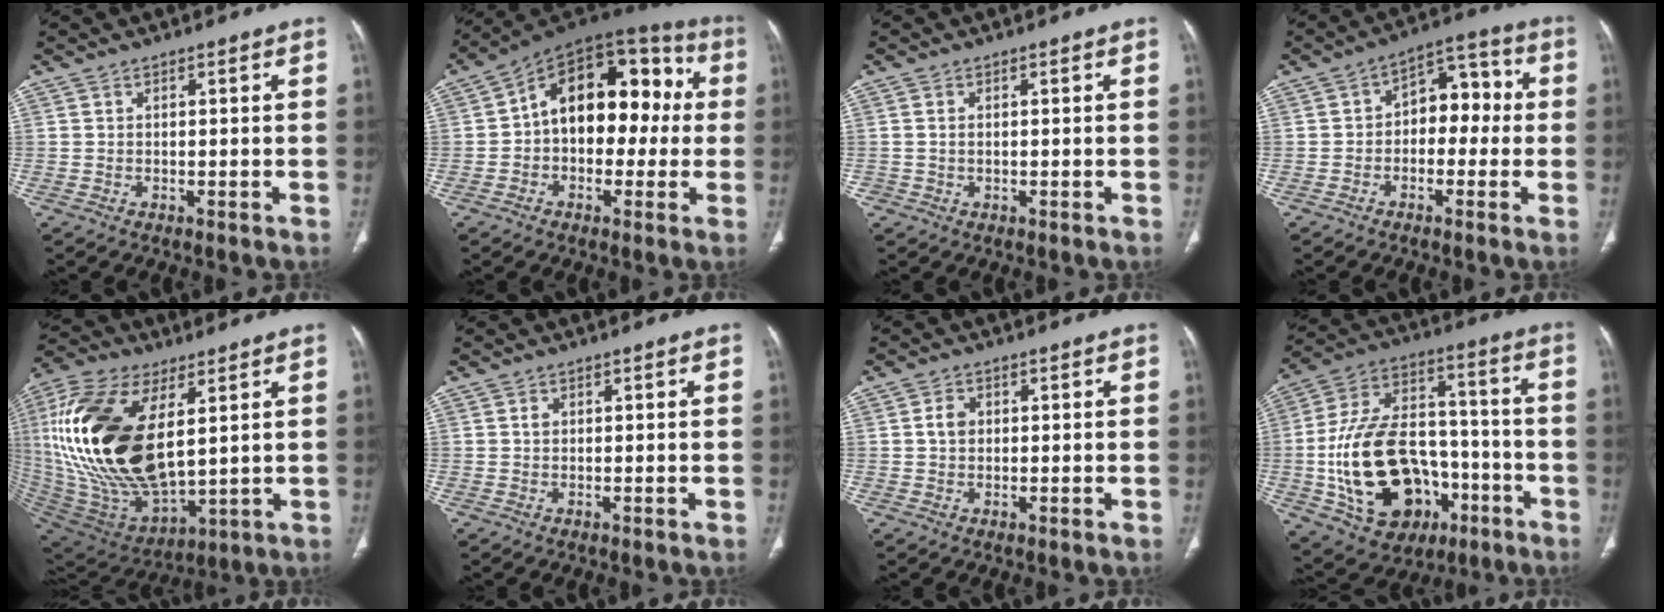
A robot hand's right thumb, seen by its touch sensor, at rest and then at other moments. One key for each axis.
{"total": 18.5, "fx": 0.8, "fy": 11.9, "fz": 14.1, "tx": -0.159, "ty": 0.057, "tz": 0.000}
{"total": 0.8, "fx": -0.1, "fy": 0.7, "fz": 0.5, "tx": -0.007, "ty": 0.001, "tz": -0.001}
{"total": 9.3, "fx": -0.5, "fy": 6.3, "fz": 6.8, "tx": -0.055, "ty": 0.041, "tz": -0.023}
{"total": 29.1, "fx": 6.1, "fy": 14.8, "fz": 24.4, "tx": -0.516, "ty": -0.025, "tz": 0.124}
{"total": 0.8, "fx": 0.2, "fy": 0.6, "fz": 0.4, "tx": -0.008, "ty": 0.002, "tz": 0.004}
{"total": 2.7, "fx": 0.4, "fy": 2.1, "fz": 1.6, "tx": -0.023, "ty": 0.005, "tz": 0.006}
{"total": 26.2, "fx": -7.1, "fy": 17.5, "fz": 18.1, "tx": -0.313, "ty": 0.044, "tz": -0.093}